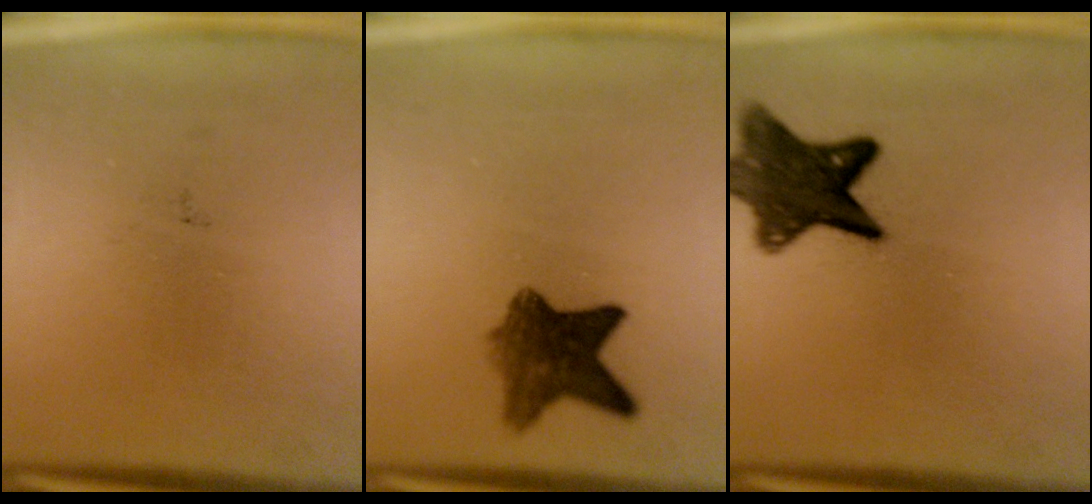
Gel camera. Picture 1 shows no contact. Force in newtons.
{"total": 7.0}
{"total": 11.5}